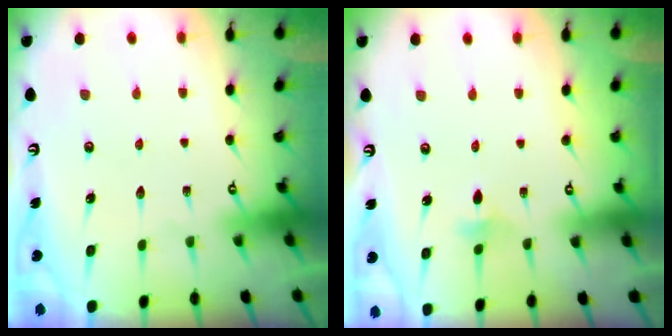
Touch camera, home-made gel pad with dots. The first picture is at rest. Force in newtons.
{"total": 2.6, "press": 2.6, "slide": 0.5}